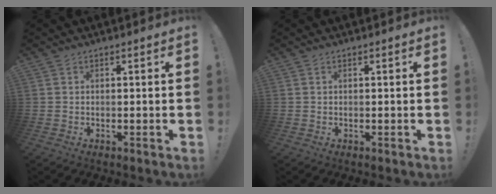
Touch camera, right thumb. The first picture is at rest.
{"total": 0.0}